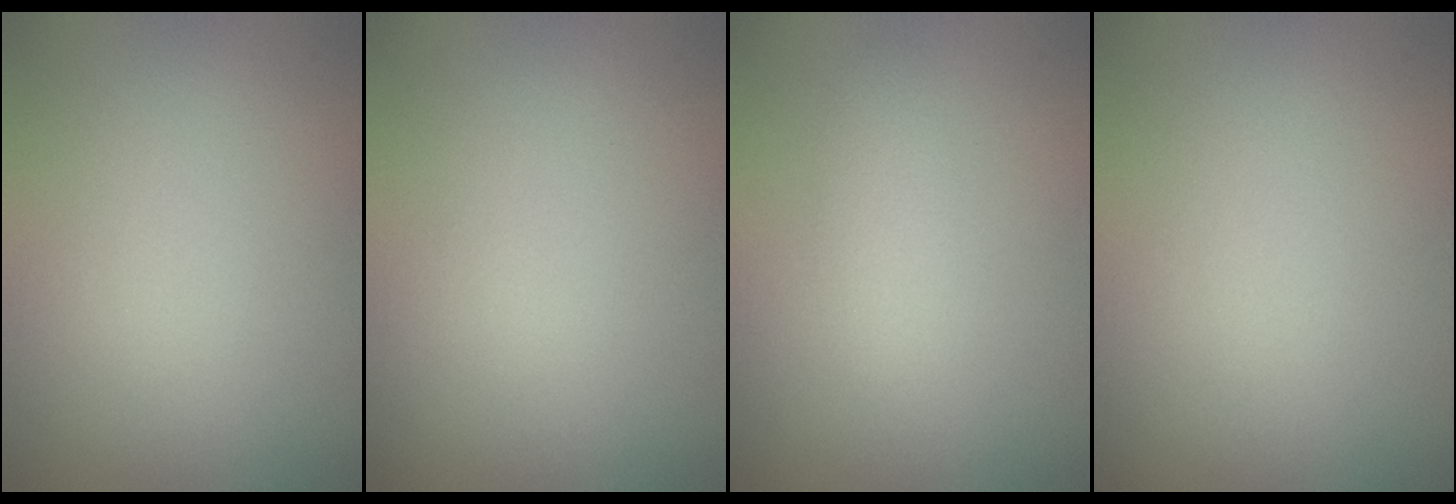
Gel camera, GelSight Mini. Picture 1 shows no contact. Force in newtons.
{"total": 0.0}
{"total": 1.6, "press": 1.6, "slide": 0.0}
{"total": 0.0}